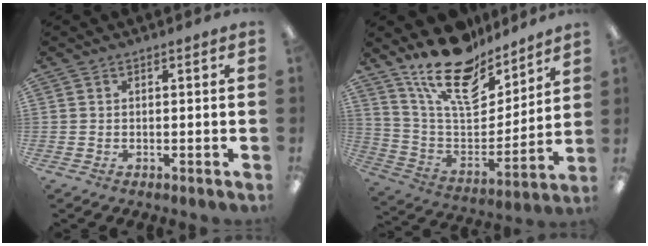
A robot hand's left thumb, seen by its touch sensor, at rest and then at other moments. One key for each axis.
{"total": 20.2, "fx": 14.8, "fy": 9.1, "fz": 10.4, "tx": -0.182, "ty": -0.099, "tz": 0.264}